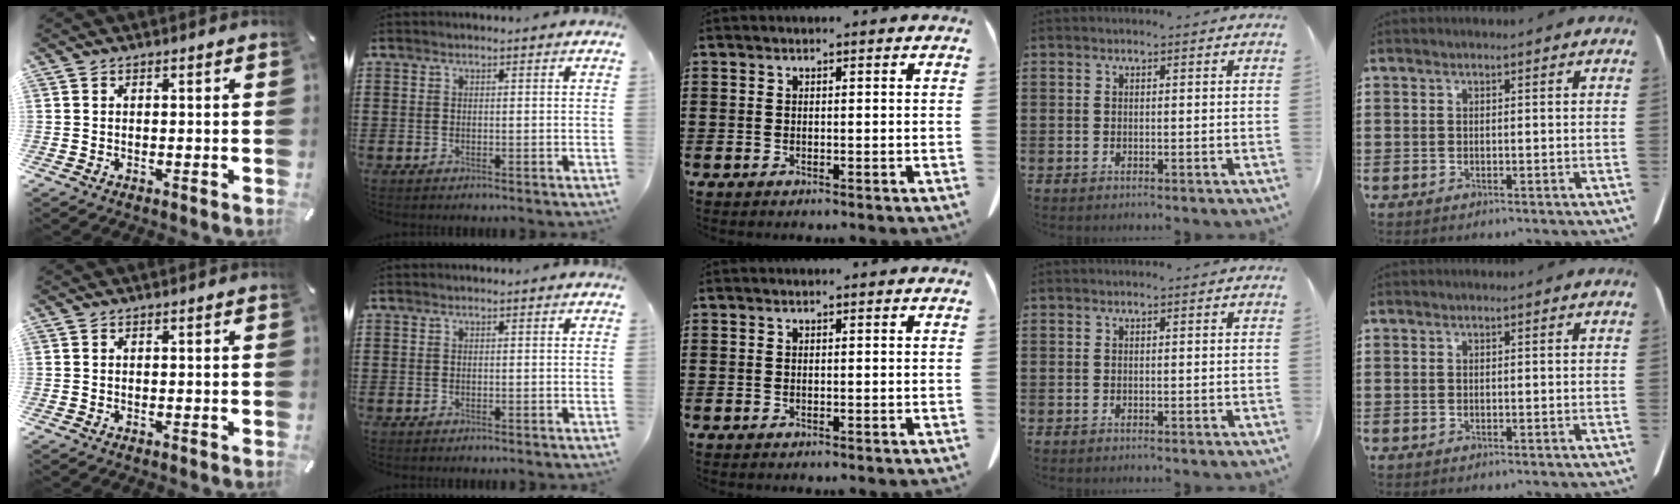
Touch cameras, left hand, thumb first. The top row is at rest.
{}